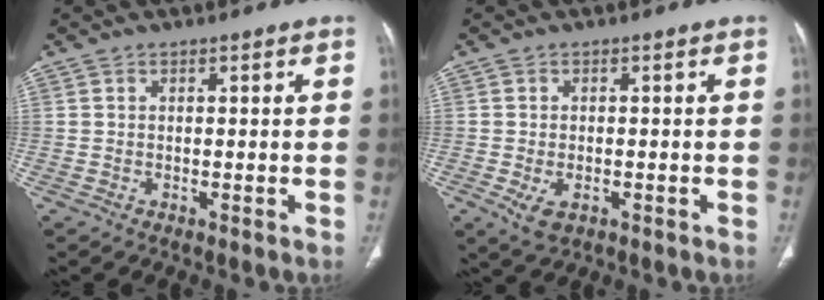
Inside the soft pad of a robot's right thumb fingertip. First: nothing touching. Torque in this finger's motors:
{"motor_torque": [-0.24, 0.13, 0.10, 0.50, 0.10]}